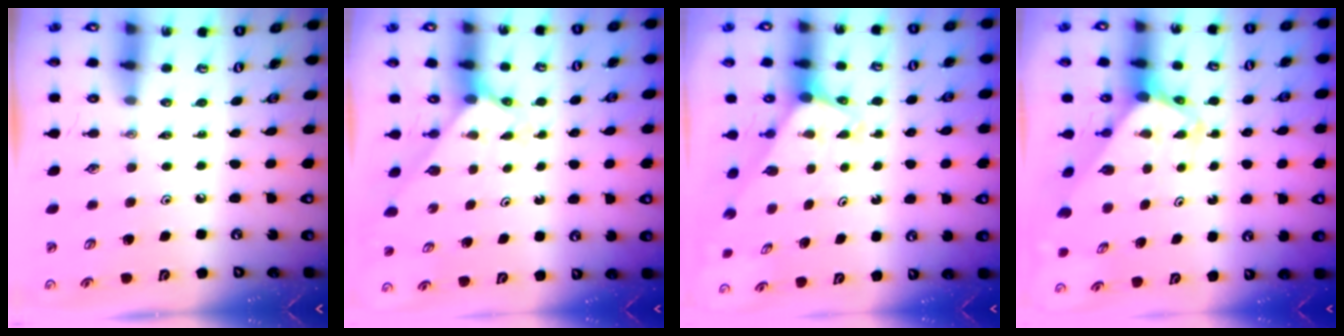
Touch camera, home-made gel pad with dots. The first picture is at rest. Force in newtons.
{"total": 2.3, "press": 2.3, "slide": 0.2}
{"total": 2.0, "press": 2.0, "slide": 0.1}
{"total": 2.8, "press": 2.8, "slide": 0.2}